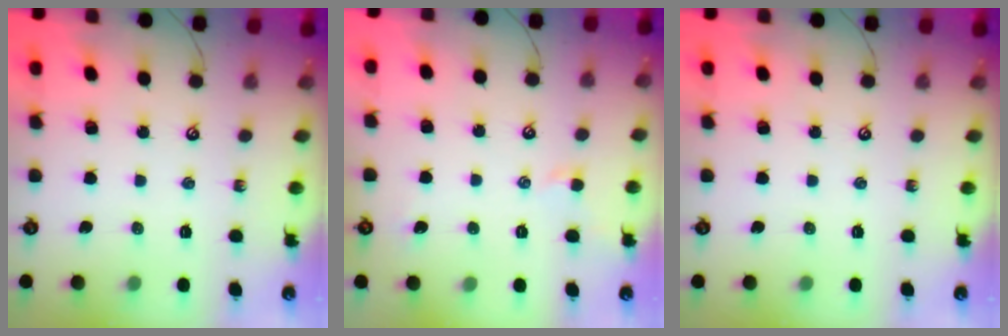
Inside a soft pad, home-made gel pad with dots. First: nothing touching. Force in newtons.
{"total": 0.7, "press": 0.4, "slide": 0.5}
{"total": 0.0}